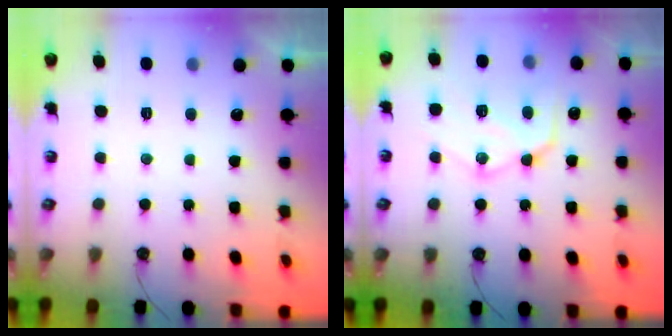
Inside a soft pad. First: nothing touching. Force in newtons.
{"total": 15.5, "press": 15.4, "slide": 1.6}